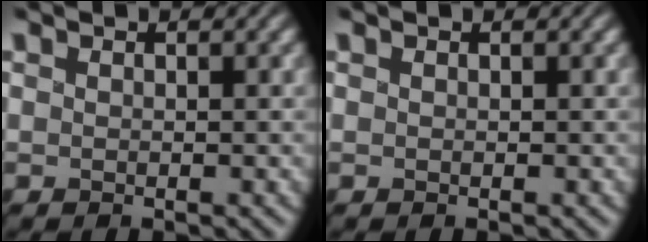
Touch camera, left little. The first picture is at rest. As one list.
[{"total": 0.0}]